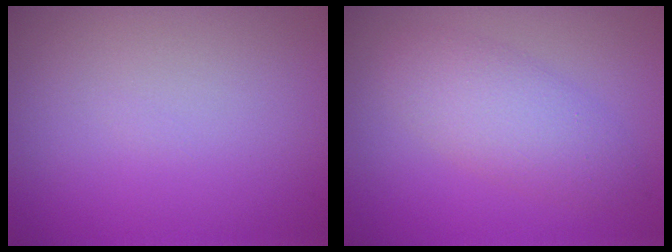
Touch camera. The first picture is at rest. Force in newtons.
{"total": 3.8, "press": 3.8, "slide": 0.1}